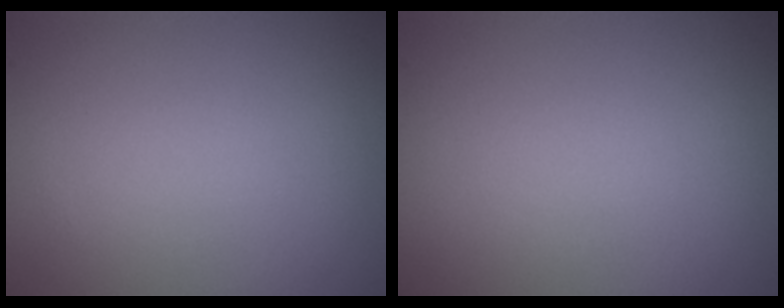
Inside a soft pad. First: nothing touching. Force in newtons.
{"total": 0.0}